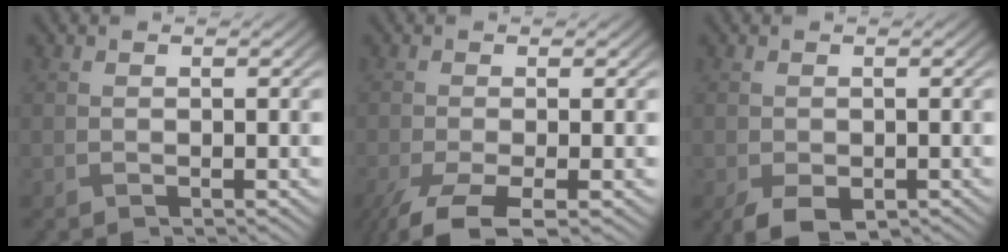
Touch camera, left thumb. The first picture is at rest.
{"total": 6.2, "force": [-3.8, 1.7, 4.5], "torque": [-0.097, -0.019, -0.072]}
{"total": 3.5, "force": [-2.0, 2.0, 2.1], "torque": [-0.044, -0.013, -0.030]}